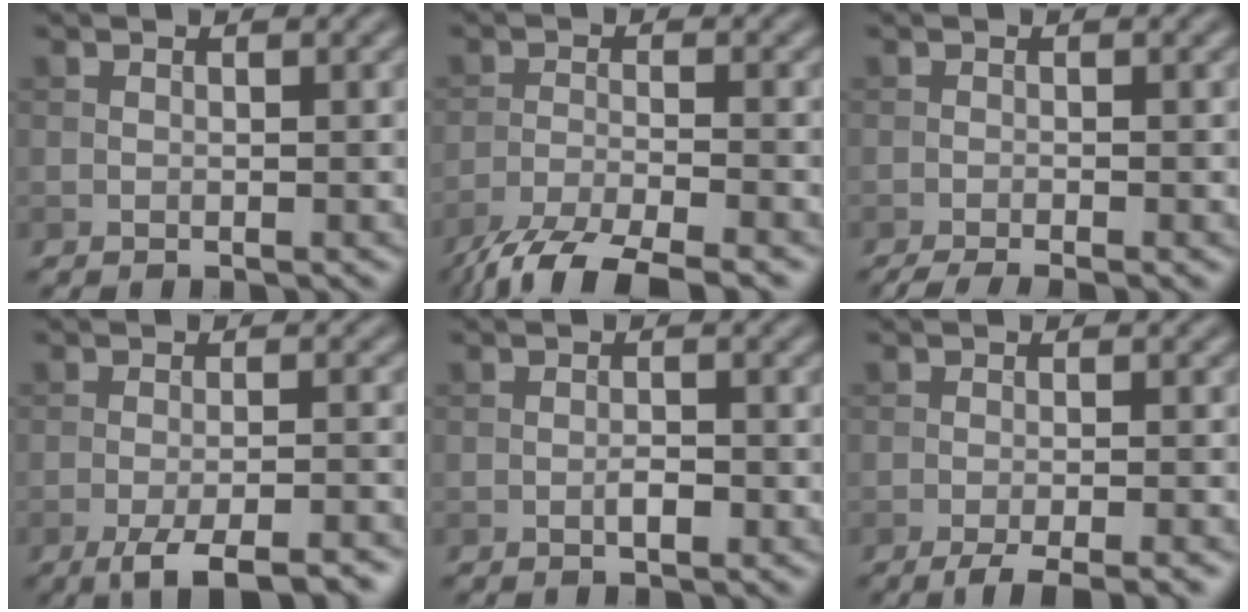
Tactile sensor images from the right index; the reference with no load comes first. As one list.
[{"total": 6.9, "force": [-5.5, 1.4, 4.0], "torque": [-0.068, -0.010, -0.107]}, {"total": 3.3, "force": [-2.4, 0.5, 2.2], "torque": [-0.034, 0.000, -0.046]}, {"total": 6.3, "force": [-4.3, 1.5, 4.4], "torque": [-0.065, -0.007, -0.065]}, {"total": 1.3, "force": [-0.6, 0.4, 1.1], "torque": [-0.020, 0.000, -0.010]}, {"total": 4.1, "force": [-2.8, 0.8, 2.9], "torque": [-0.040, 0.000, -0.047]}]